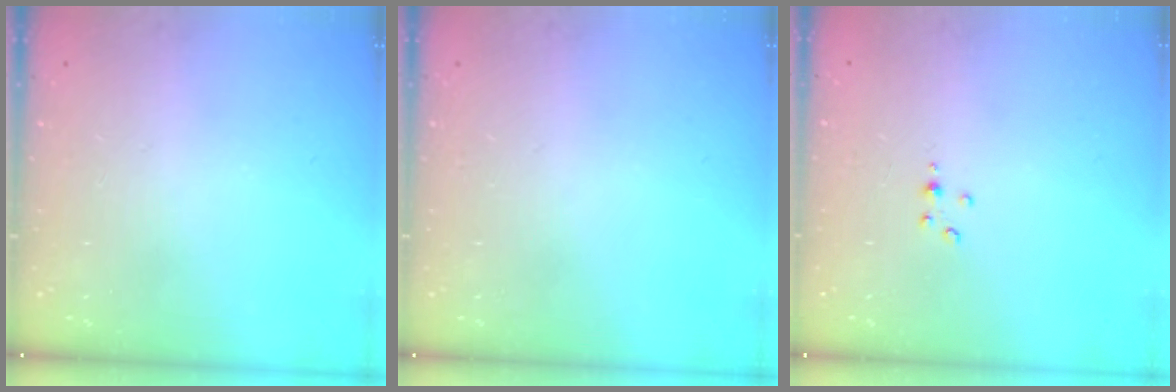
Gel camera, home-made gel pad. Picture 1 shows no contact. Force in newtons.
{"total": 0.0}
{"total": 2.8, "press": 2.8, "slide": 0.3}